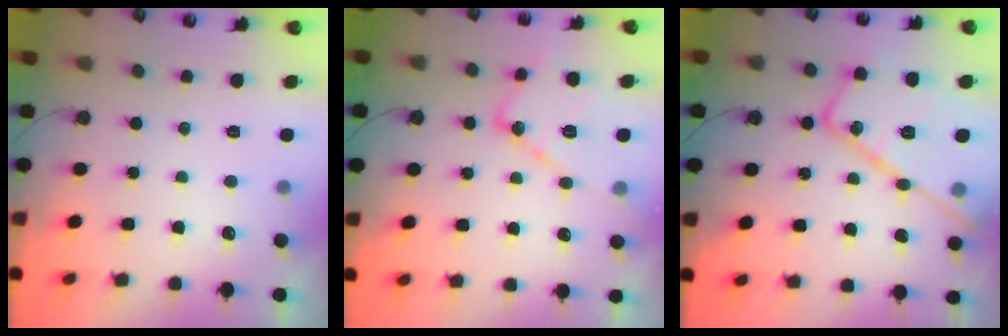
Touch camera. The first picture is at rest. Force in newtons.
{"total": 15.4, "press": 15.3, "slide": 1.2}
{"total": 23.7, "press": 23.6, "slide": 2.3}